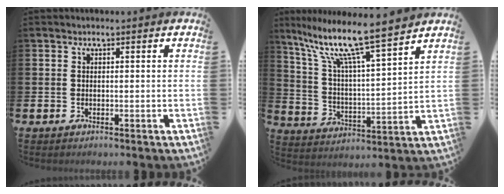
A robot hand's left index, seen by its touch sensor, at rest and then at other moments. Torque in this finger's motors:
{"motor_torque": [0.19, -0.37, 1.05, 0.21]}